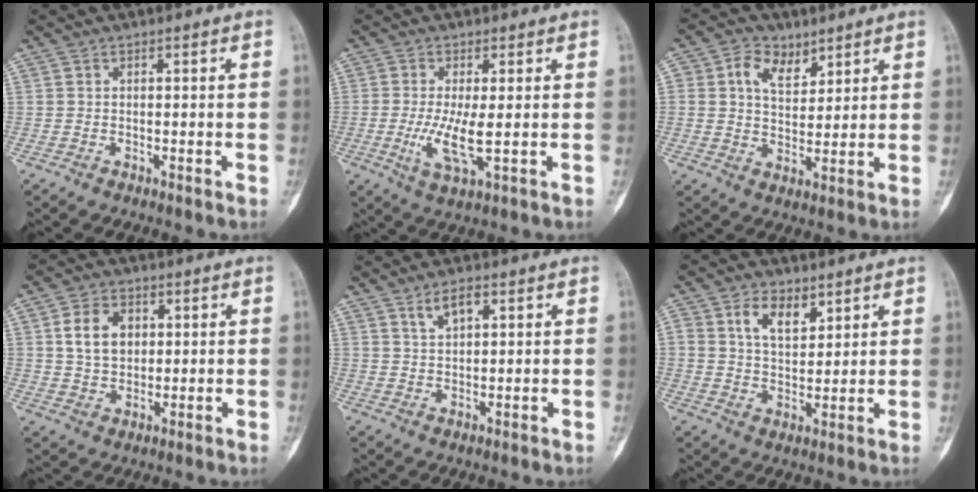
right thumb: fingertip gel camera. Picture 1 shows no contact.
{"total": 6.6, "force": [-0.6, 1.5, 6.4], "torque": [-0.140, -0.019, -0.013]}
{"total": 7.3, "force": [3.6, 5.0, 3.9], "torque": [-0.044, -0.015, 0.063]}
{"total": 7.9, "force": [1.8, 5.8, 5.1], "torque": [-0.063, -0.003, 0.031]}
{"total": 4.0, "force": [2.1, 1.8, 2.8], "torque": [-0.048, -0.004, 0.042]}
{"total": 7.3, "force": [3.6, 4.3, 4.7], "torque": [-0.063, -0.018, 0.066]}